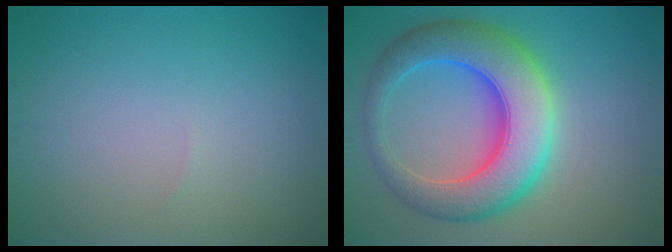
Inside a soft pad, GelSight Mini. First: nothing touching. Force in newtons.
{"total": 9.6, "press": 9.6, "slide": 0.2}